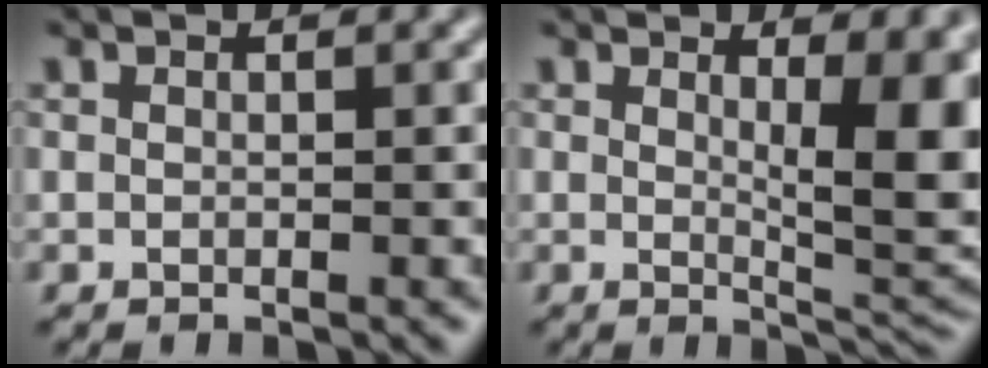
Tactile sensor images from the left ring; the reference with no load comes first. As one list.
[{"total": 7.7, "force": [1.5, 2.4, 7.2], "torque": [-0.090, -0.011, 0.030]}]